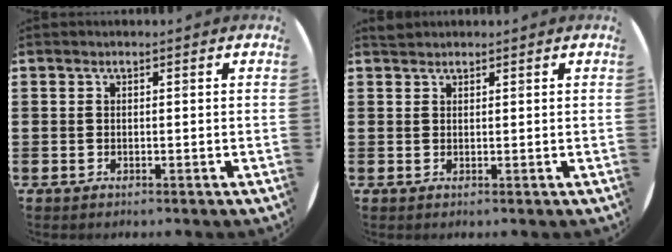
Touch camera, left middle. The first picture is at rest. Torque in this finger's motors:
{"motor_torque": [0.26, -0.20, -0.05, -0.01]}